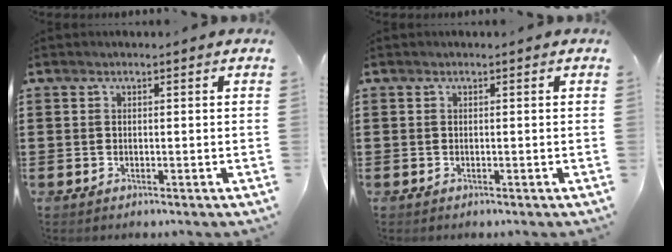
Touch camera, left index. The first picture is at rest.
{"total": 0.0}